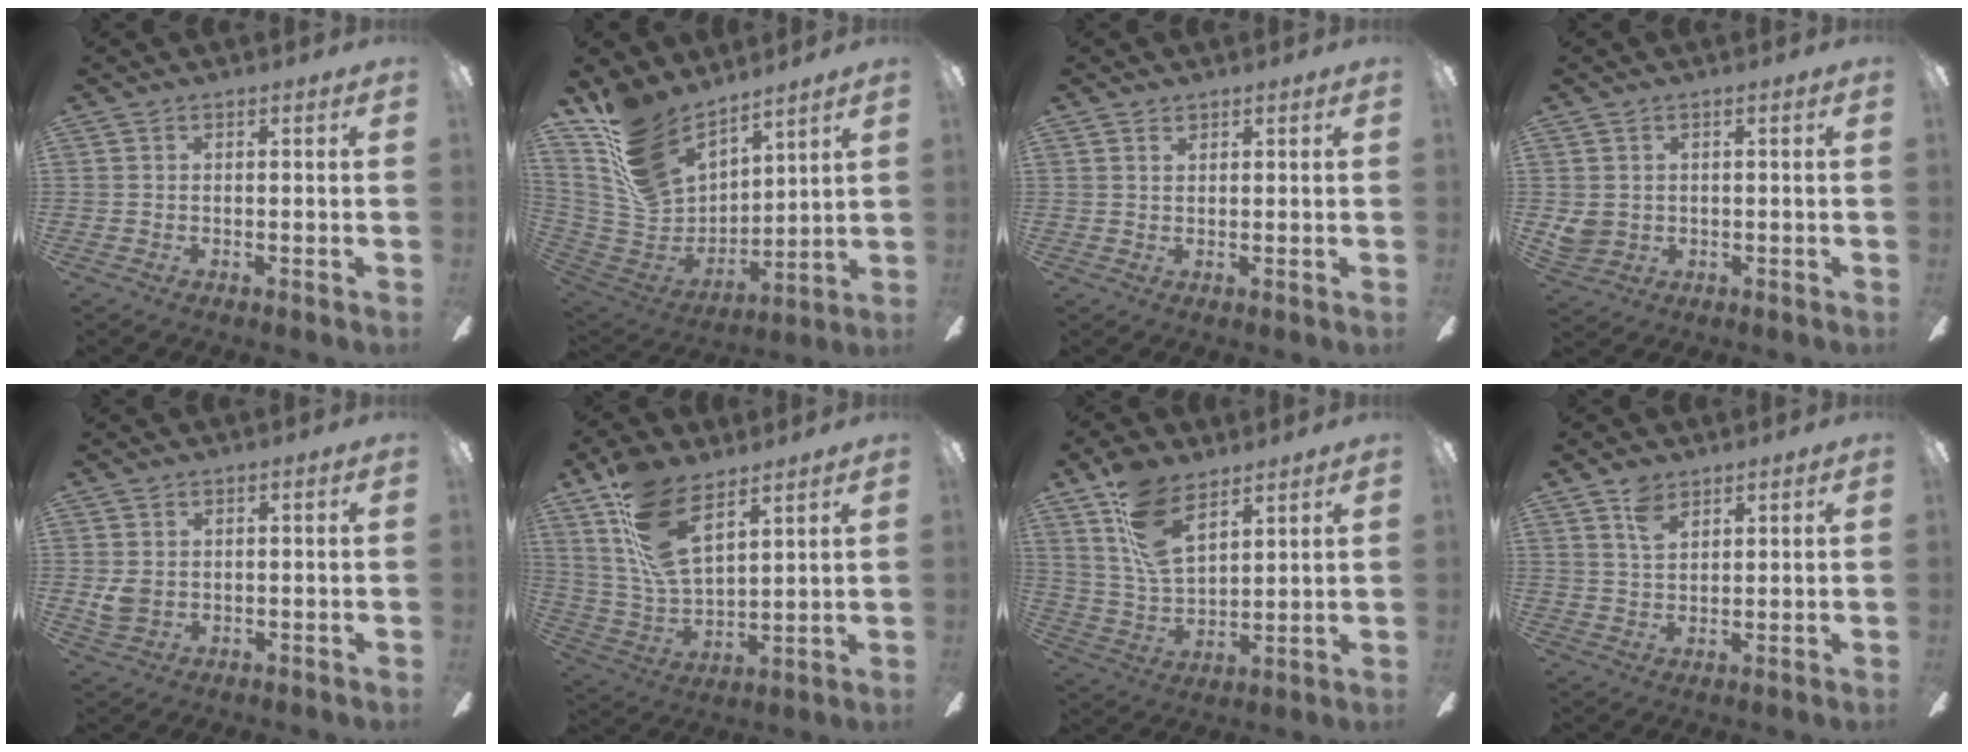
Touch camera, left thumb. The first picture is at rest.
{"total": 17.7, "force": [13.1, 9.2, 7.6], "torque": [-0.167, -0.081, 0.253]}
{"total": 1.5, "force": [1.2, 0.9, 0.4], "torque": [-0.009, 0.001, 0.022]}
{"total": 3.5, "force": [0.9, 3.2, 1.0], "torque": [-0.015, 0.005, 0.019]}
{"total": 3.7, "force": [0.9, 3.0, 2.0], "torque": [-0.038, 0.000, 0.015]}
{"total": 16.7, "force": [9.8, 8.0, 10.9], "torque": [-0.234, -0.040, 0.184]}
{"total": 14.5, "force": [8.7, 7.5, 8.8], "torque": [-0.177, -0.027, 0.165]}
{"total": 5.7, "force": [3.8, 3.2, 2.8], "torque": [-0.057, -0.004, 0.071]}